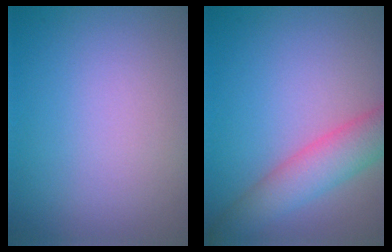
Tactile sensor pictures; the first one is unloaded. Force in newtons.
{"total": 4.9, "press": 4.9, "slide": 0.2}